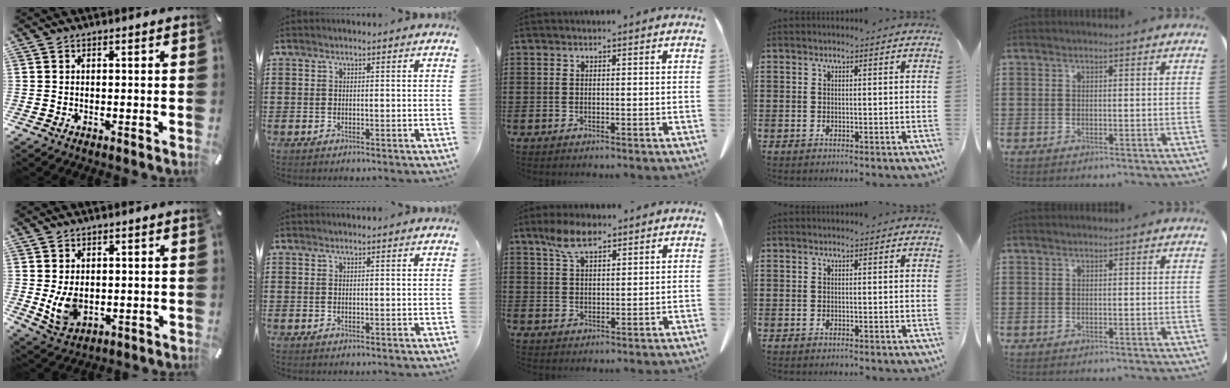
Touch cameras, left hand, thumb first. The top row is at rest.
{"thumb": {"total": 6.7, "force": [0.6, 5.1, 4.3], "torque": [-0.094, -0.008, 0.010]}, "middle": {"total": 6.0, "force": [3.9, 2.5, 3.8], "torque": [-0.086, 0.004, 0.074]}}